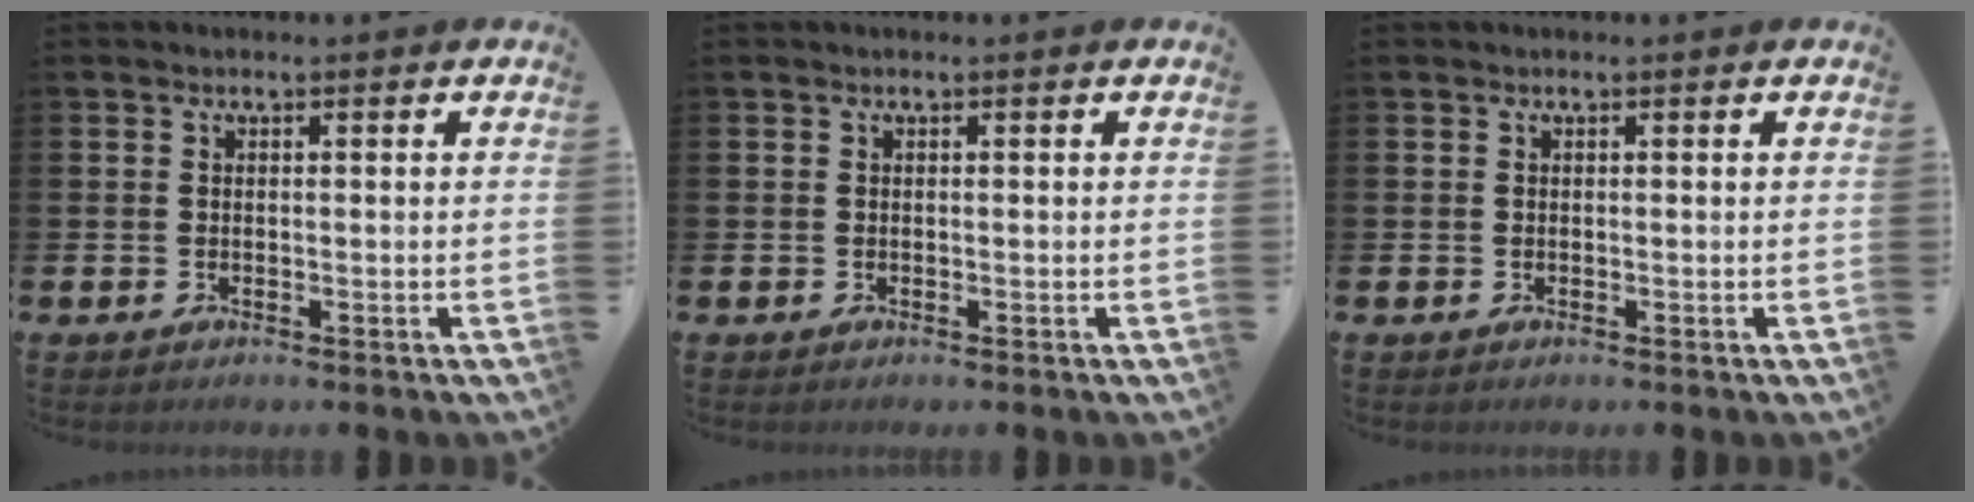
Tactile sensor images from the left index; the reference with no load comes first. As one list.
[{"total": 0.0}, {"total": 0.0}]